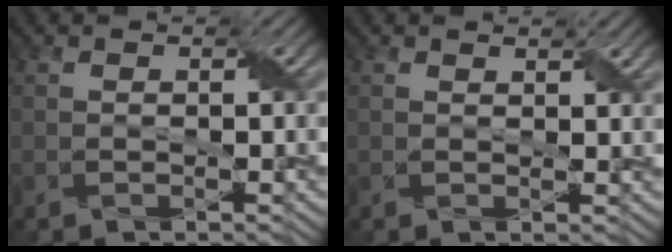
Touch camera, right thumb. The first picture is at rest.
{"total": 1.2, "force": [1.1, 0.2, 0.6], "torque": [-0.012, -0.002, 0.021]}